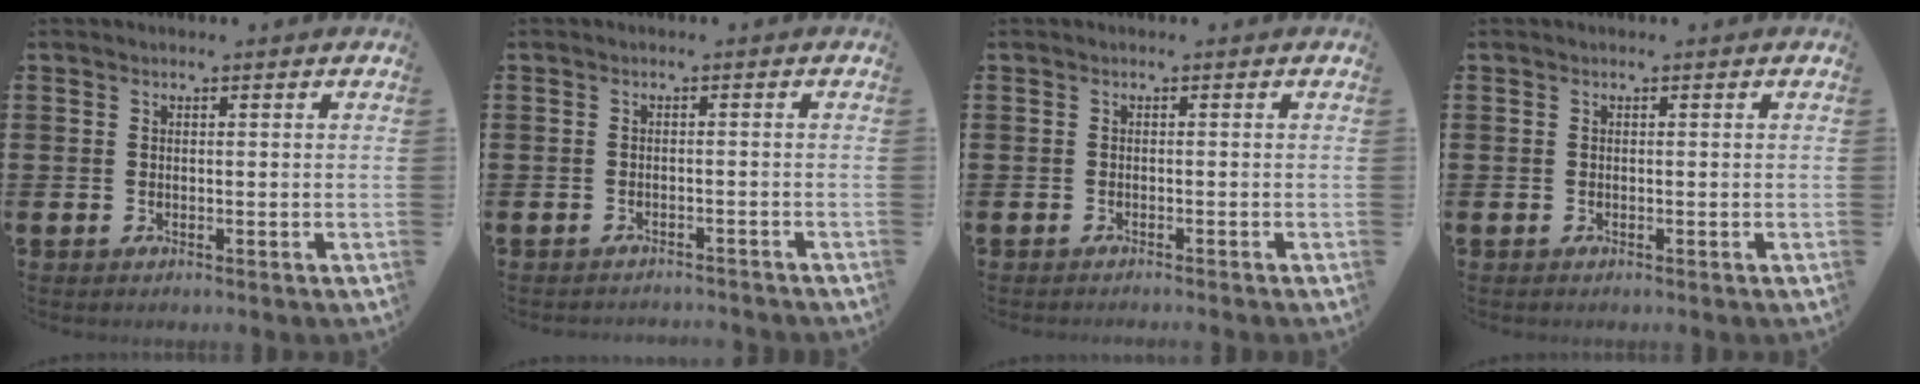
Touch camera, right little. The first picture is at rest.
{"total": 1.1, "force": [-1.1, -0.1, -0.1], "torque": [-0.002, 0.002, -0.024]}
{"total": 0.5, "force": [-0.5, -0.2, 0.0], "torque": [0.002, -0.001, -0.011]}
{"total": 0.0}